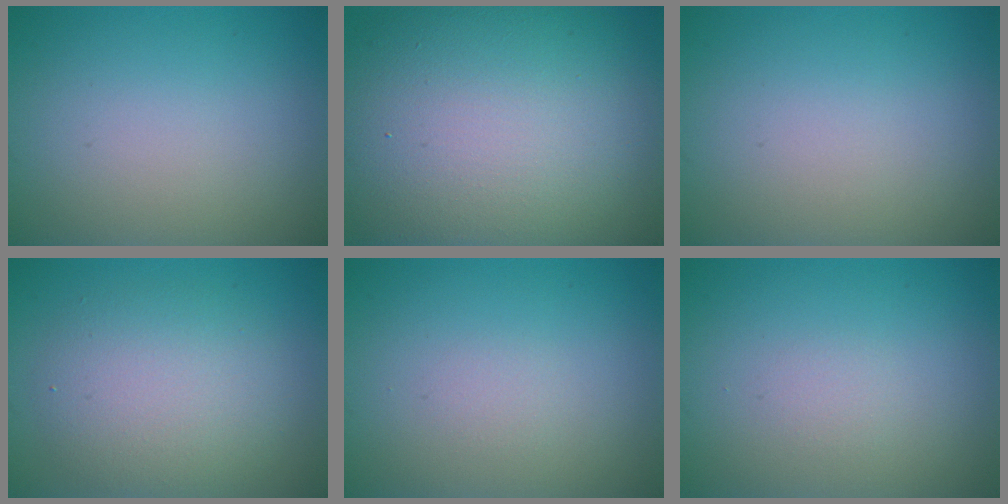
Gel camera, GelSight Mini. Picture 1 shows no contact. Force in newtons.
{"total": 17.3, "press": 17.3, "slide": 1.4}
{"total": 0.0}
{"total": 4.8, "press": 4.8, "slide": 0.3}
{"total": 0.6, "press": 0.6, "slide": 0.0}
{"total": 0.6, "press": 0.6, "slide": 0.0}